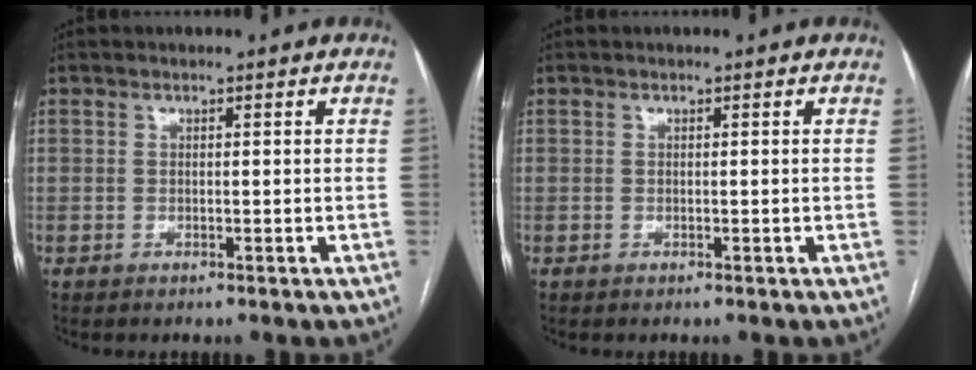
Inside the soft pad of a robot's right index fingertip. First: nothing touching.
{"total": 0.0}